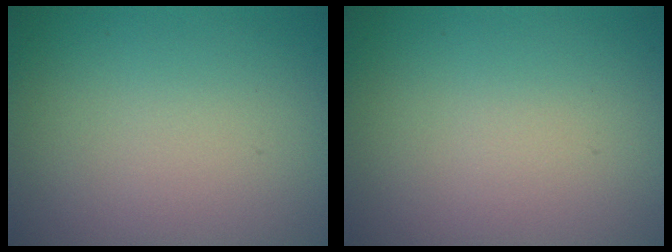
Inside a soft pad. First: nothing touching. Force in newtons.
{"total": 0.0}